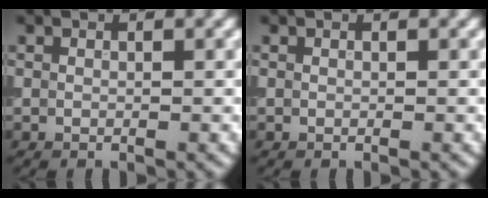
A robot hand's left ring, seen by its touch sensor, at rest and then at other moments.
{"total": 0.0}